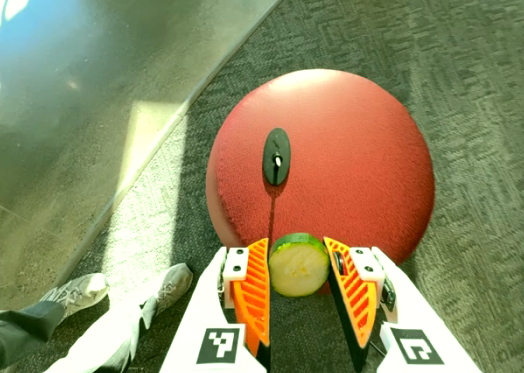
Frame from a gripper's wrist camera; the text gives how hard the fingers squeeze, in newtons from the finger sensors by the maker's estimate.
{"total": 9.7, "left": 9.8, "right": 9.6}